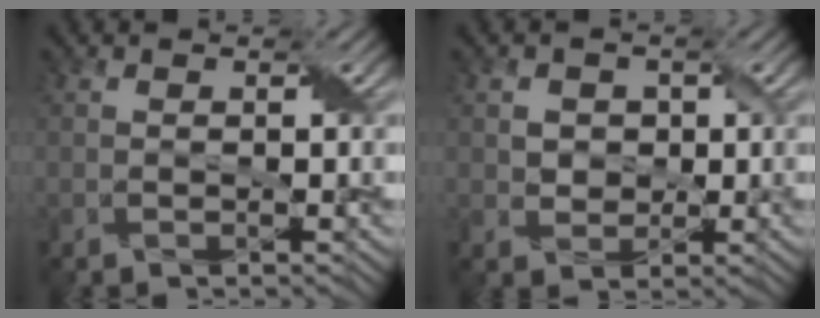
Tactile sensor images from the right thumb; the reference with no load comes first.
{"total": 2.2, "force": [0.4, 2.1, 0.4], "torque": [-0.013, -0.002, 0.004]}